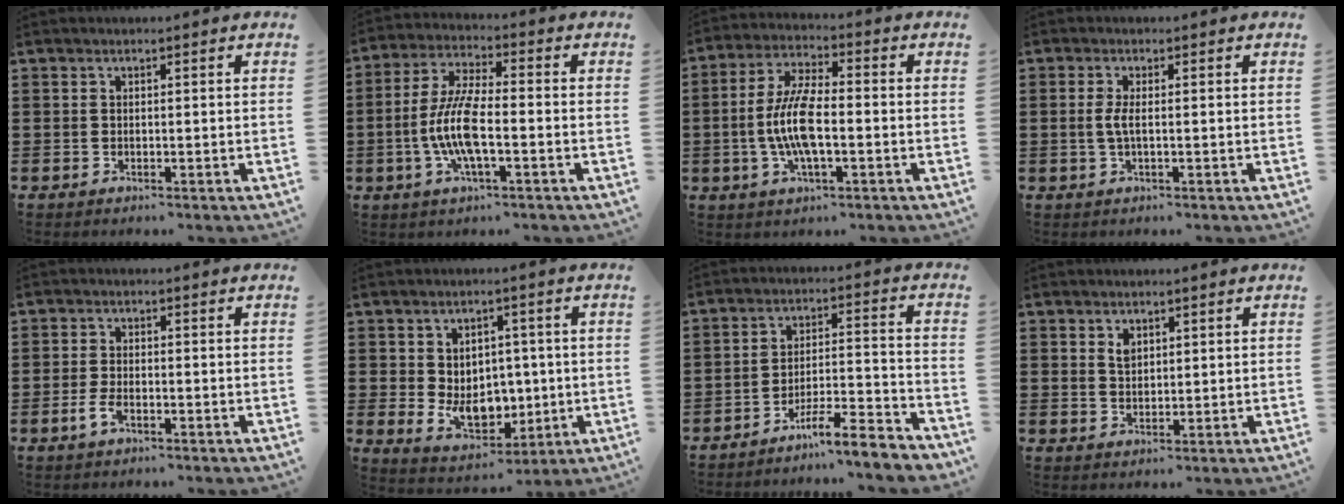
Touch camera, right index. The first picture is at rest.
{"total": 8.9, "force": [-2.1, 2.6, 8.2], "torque": [-0.186, -0.014, -0.046]}
{"total": 9.3, "force": [-1.4, 3.1, 8.6], "torque": [-0.196, -0.012, -0.033]}
{"total": 2.5, "force": [-0.2, 0.4, 2.4], "torque": [-0.061, -0.007, -0.009]}
{"total": 2.6, "force": [-1.3, 1.1, 2.0], "torque": [-0.051, -0.004, -0.028]}
{"total": 7.2, "force": [-0.2, 5.8, 4.4], "torque": [-0.072, 0.008, -0.002]}
{"total": 7.2, "force": [-6.4, 0.3, 3.2], "torque": [-0.048, 0.004, -0.121]}
{"total": 2.0, "force": [1.2, 1.2, 1.0], "torque": [-0.015, -0.001, 0.021]}